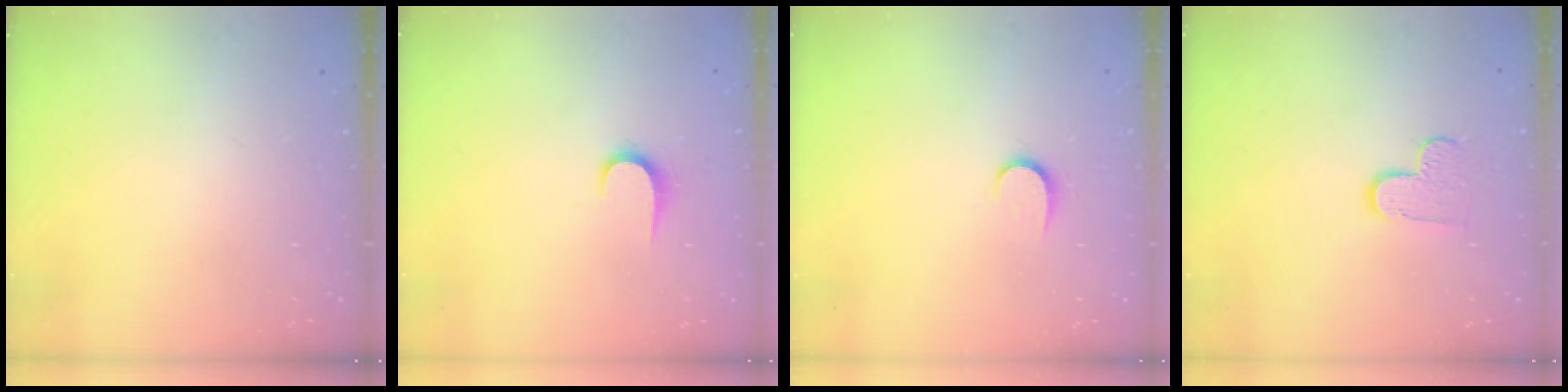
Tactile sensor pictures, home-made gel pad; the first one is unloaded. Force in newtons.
{"total": 6.1, "press": 6.1, "slide": 0.6}
{"total": 5.4, "press": 5.4, "slide": 0.6}
{"total": 6.3, "press": 6.3, "slide": 0.4}